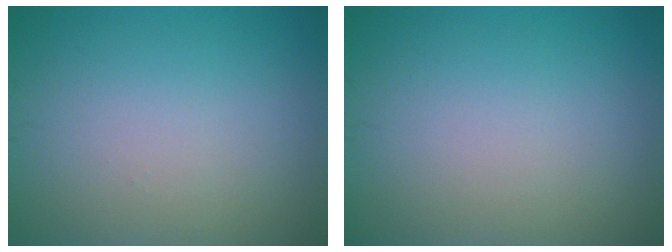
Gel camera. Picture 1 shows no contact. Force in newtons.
{"total": 0.0}